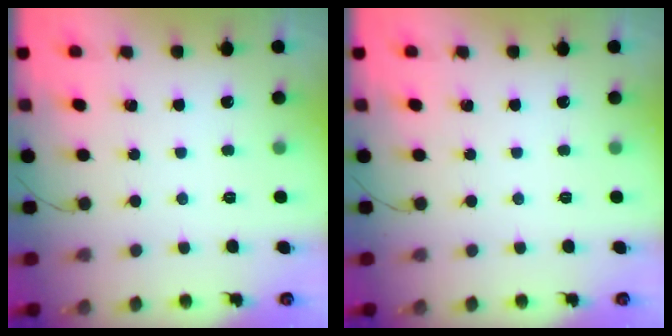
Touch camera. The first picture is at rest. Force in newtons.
{"total": 0.0}